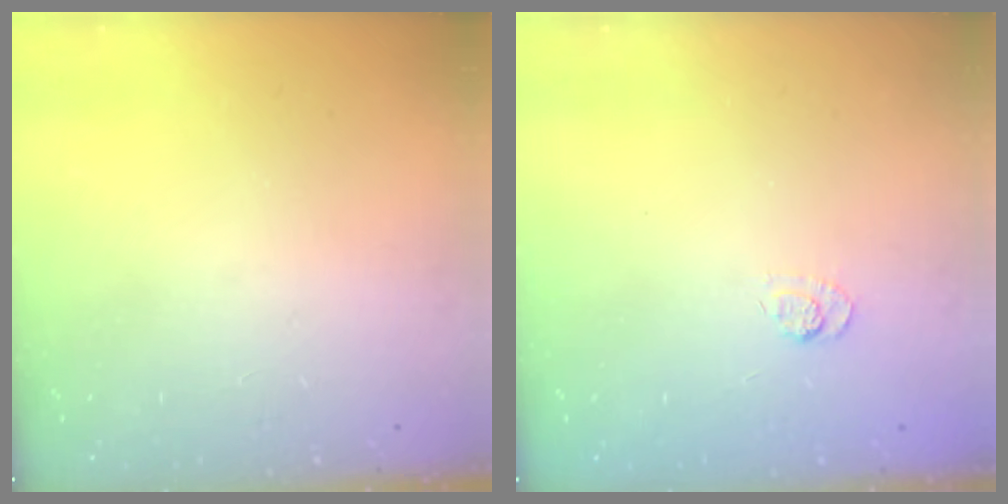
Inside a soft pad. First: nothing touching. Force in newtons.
{"total": 3.6, "press": 3.3, "slide": 1.4}